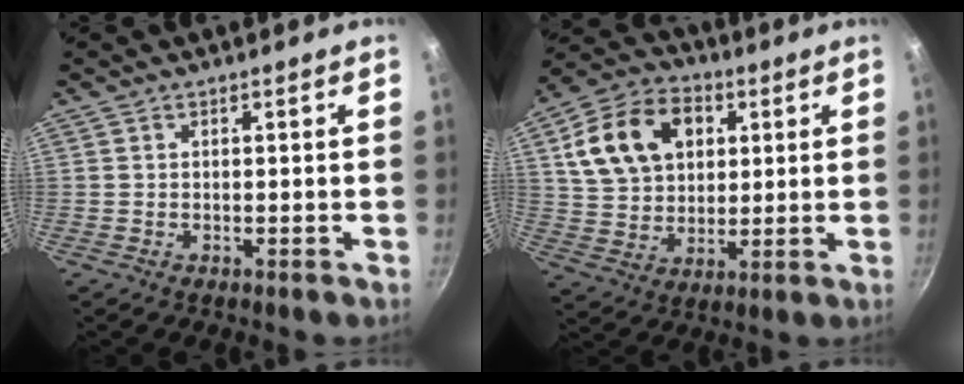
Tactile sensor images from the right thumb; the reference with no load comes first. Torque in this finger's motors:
{"motor_torque": [-1.07, 1.79, 0.04, 0.04, 0.27]}